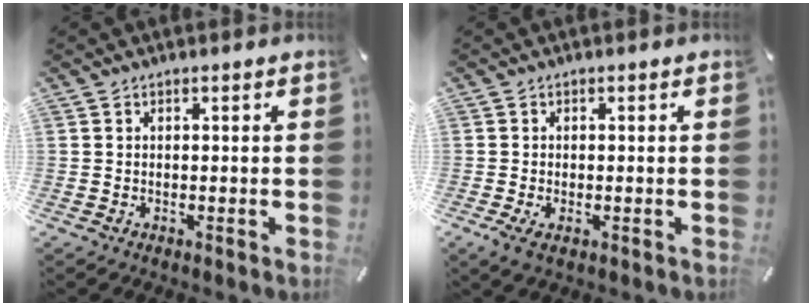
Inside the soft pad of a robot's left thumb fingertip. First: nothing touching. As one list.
[{"total": 1.9, "force": [-0.4, 1.2, 1.4], "torque": [-0.026, 0.002, -0.006]}]